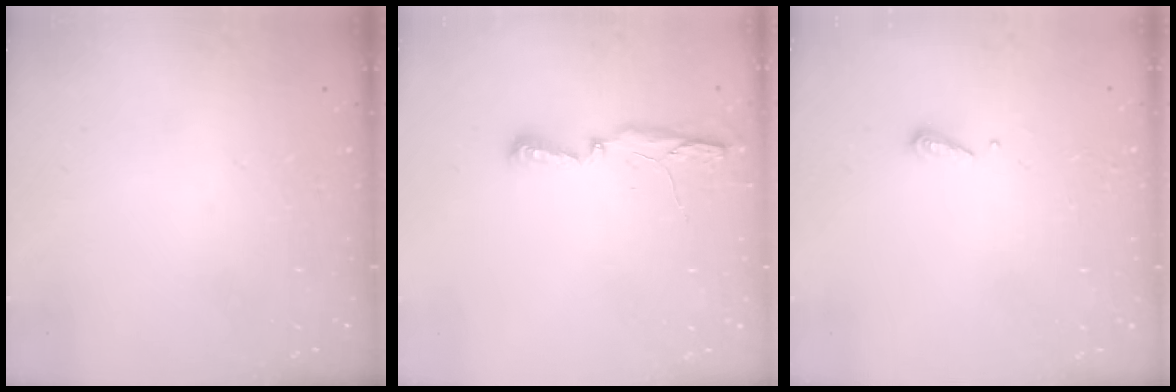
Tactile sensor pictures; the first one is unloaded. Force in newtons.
{"total": 5.0, "press": 4.9, "slide": 0.9}
{"total": 5.3, "press": 5.3, "slide": 0.5}